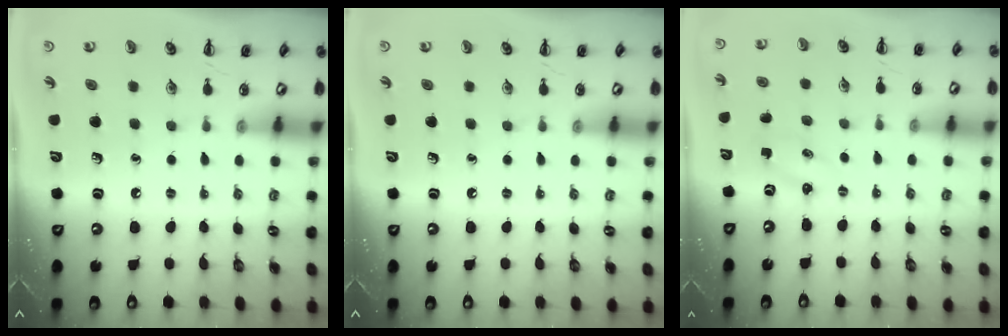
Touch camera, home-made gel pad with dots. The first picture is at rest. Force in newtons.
{"total": 0.0}
{"total": 1.3, "press": 1.2, "slide": 0.4}